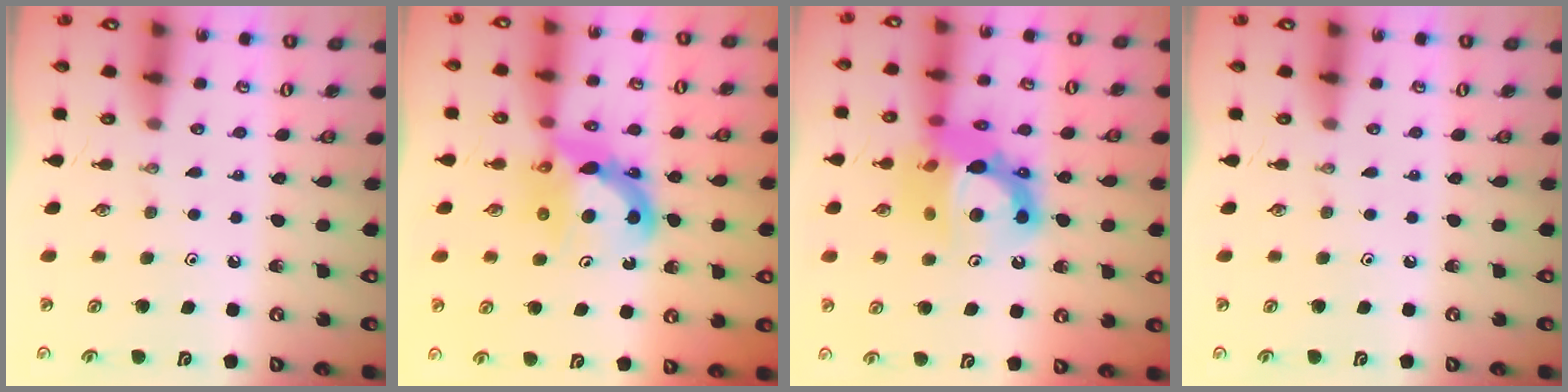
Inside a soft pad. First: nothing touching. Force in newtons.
{"total": 9.1, "press": 9.1, "slide": 1.0}
{"total": 16.2, "press": 16.1, "slide": 1.6}
{"total": 0.0}